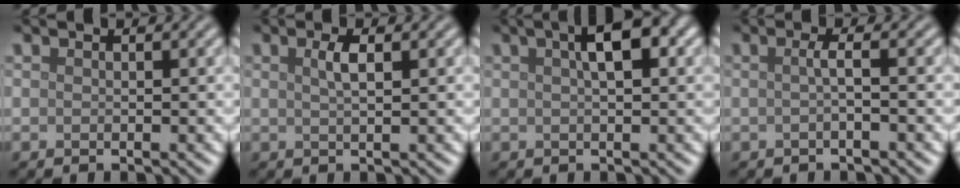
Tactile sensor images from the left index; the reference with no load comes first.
{"total": 1.8, "force": [0.7, 0.5, 1.6], "torque": [-0.026, 0.005, 0.008]}
{"total": 4.1, "force": [1.5, 1.1, 3.7], "torque": [-0.051, 0.013, 0.019]}
{"total": 1.6, "force": [-0.1, 0.4, 1.5], "torque": [-0.023, 0.000, -0.006]}